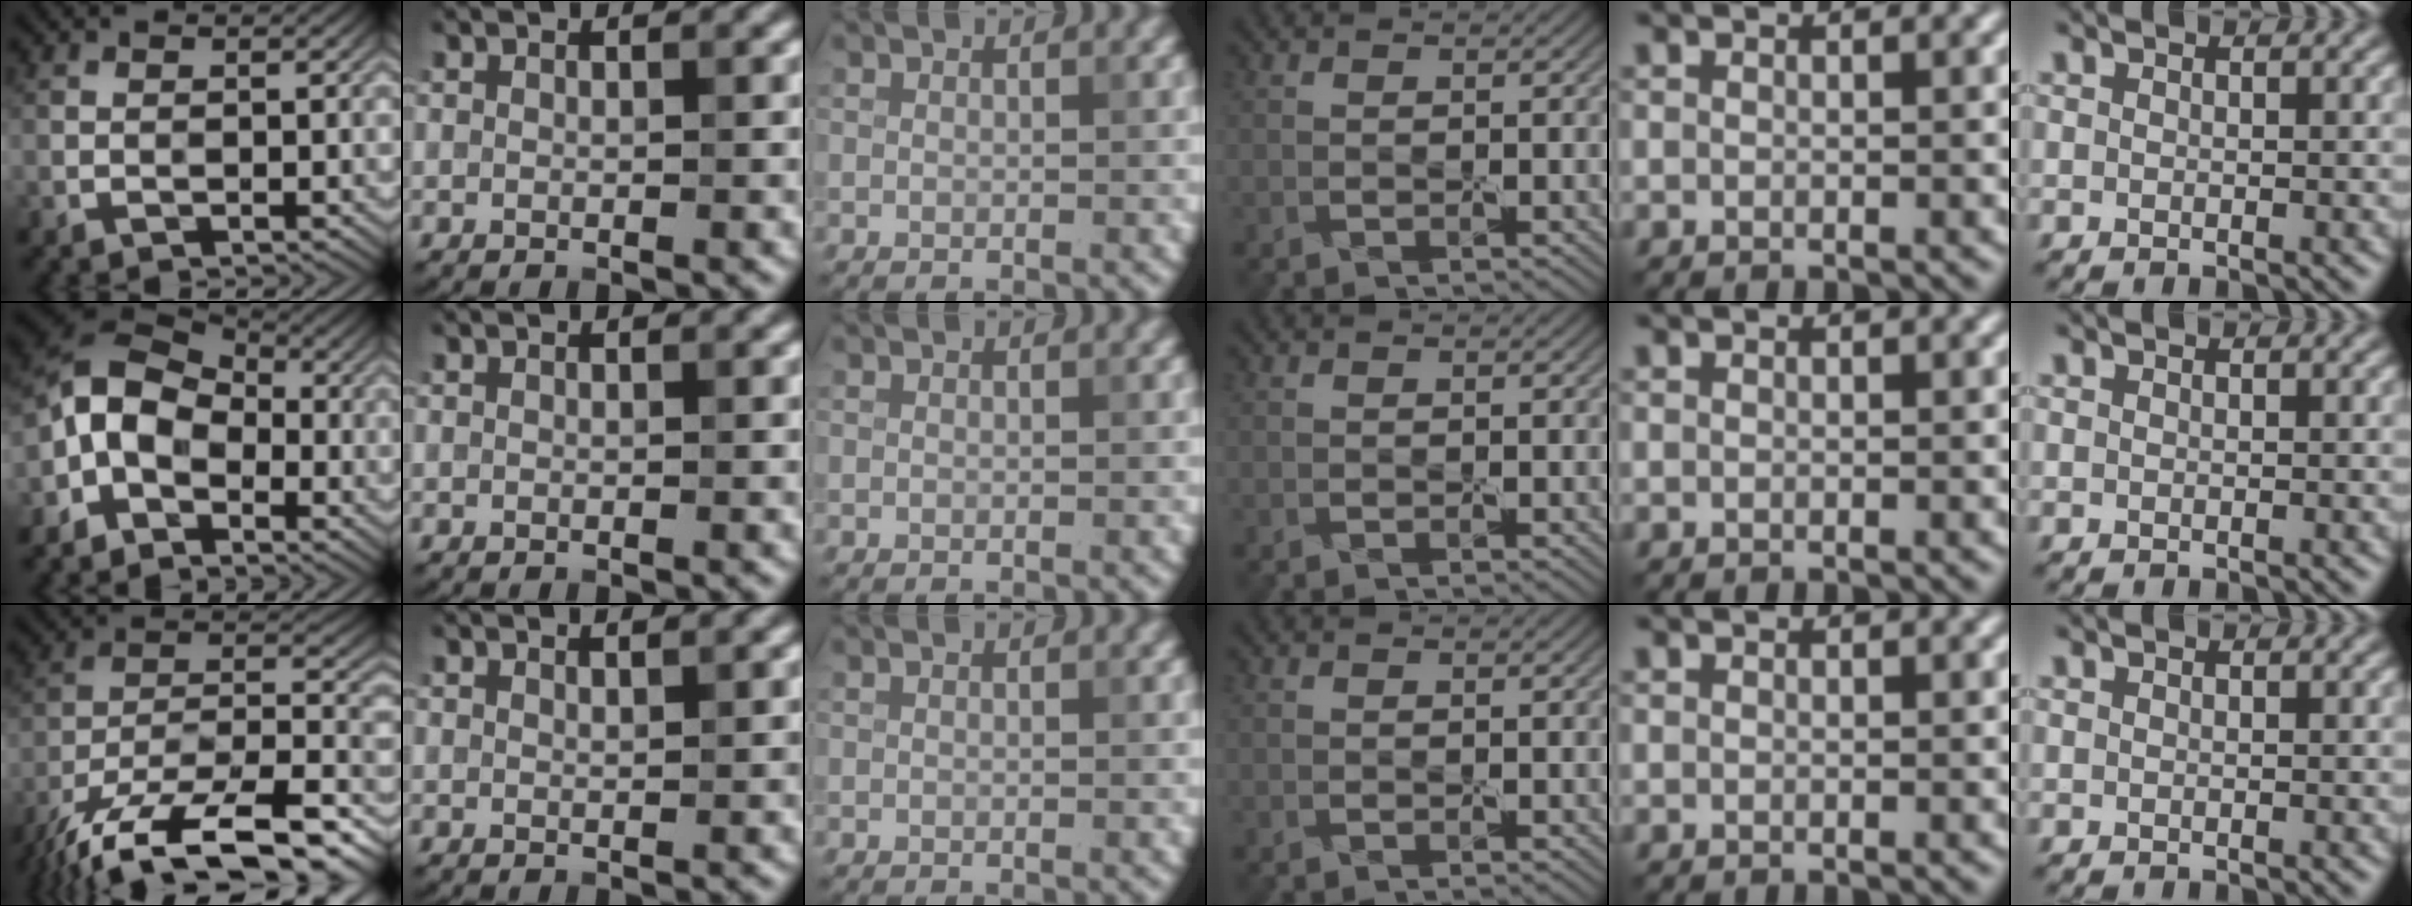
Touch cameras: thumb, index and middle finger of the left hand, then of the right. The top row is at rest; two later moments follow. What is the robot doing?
{"motion": "peel", "object": "cling film"}